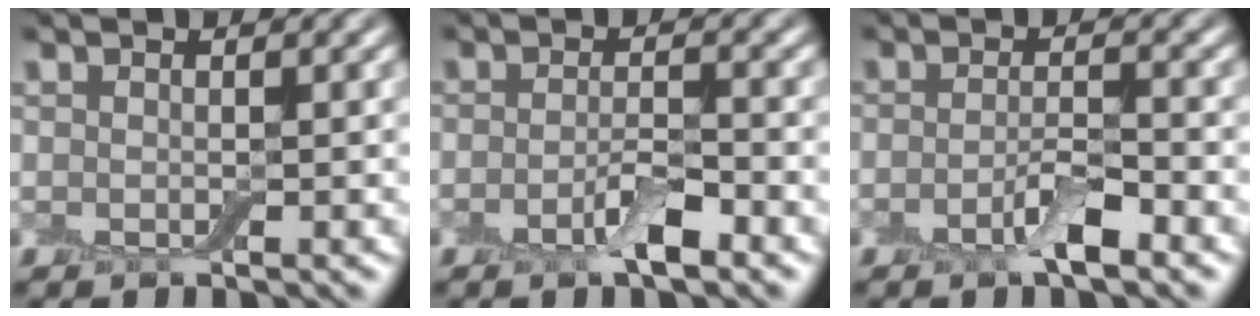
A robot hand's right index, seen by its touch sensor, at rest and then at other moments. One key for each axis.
{"total": 2.7, "fx": -1.4, "fy": 0.8, "fz": 2.1, "tx": -0.040, "ty": 0.001, "tz": -0.029}
{"total": 2.7, "fx": -1.5, "fy": 0.7, "fz": 2.2, "tx": -0.041, "ty": 0.002, "tz": -0.032}